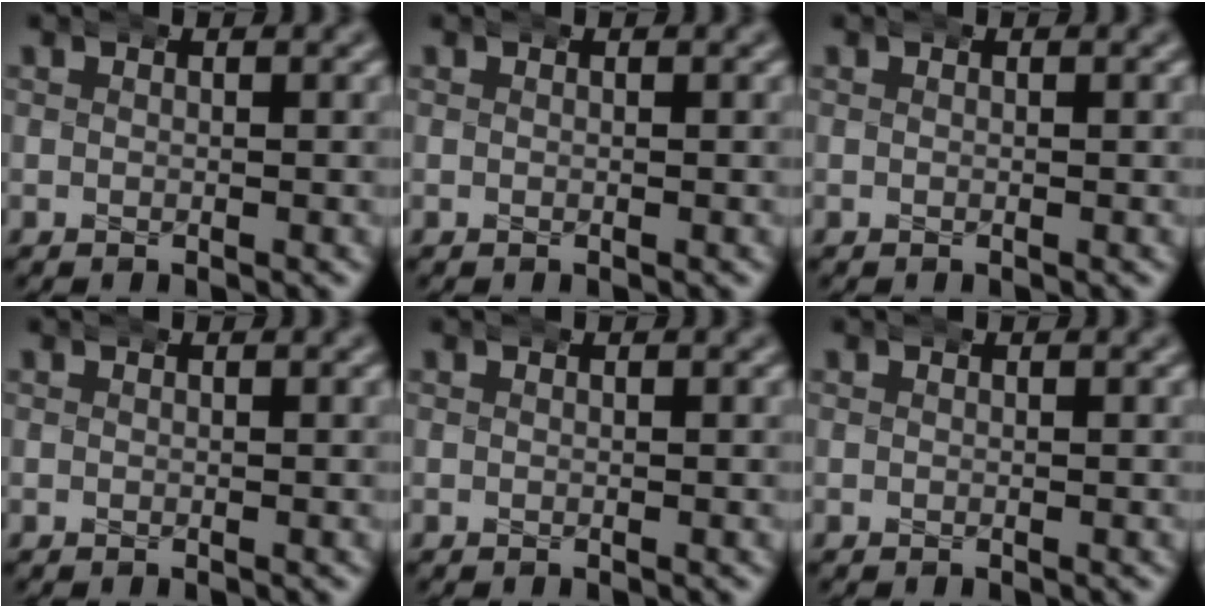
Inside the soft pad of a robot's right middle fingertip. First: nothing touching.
{"total": 0.0}
{"total": 0.0}
{"total": 0.0}
{"total": 0.0}
{"total": 0.0}